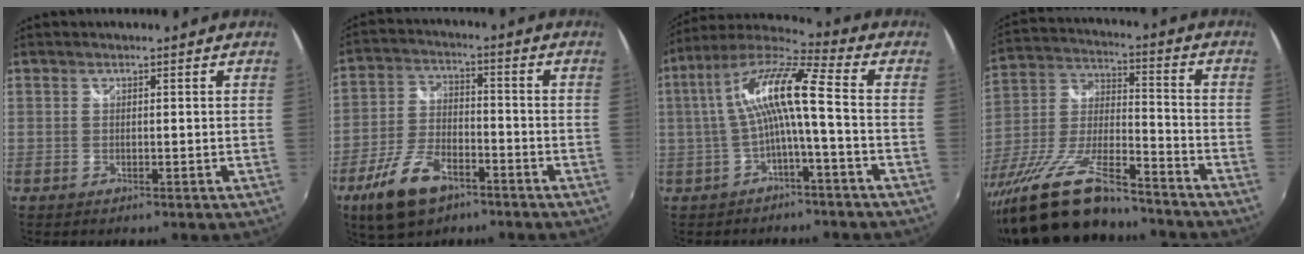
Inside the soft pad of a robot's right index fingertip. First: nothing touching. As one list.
[{"total": 12.5, "force": [-7.6, 6.0, 7.8], "torque": [-0.178, -0.011, -0.140]}, {"total": 11.8, "force": [-1.2, 1.0, 11.7], "torque": [-0.232, 0.019, -0.021]}, {"total": 21.1, "force": [-16.7, 4.6, 12.1], "torque": [-0.250, -0.037, -0.288]}]